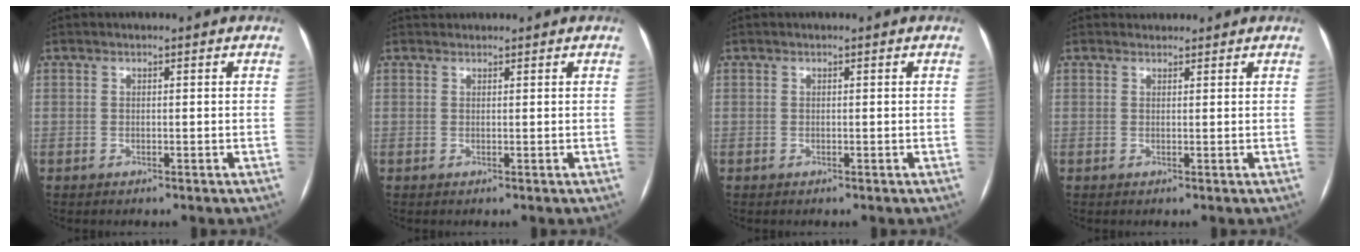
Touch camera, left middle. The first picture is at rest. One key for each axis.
{"total": 1.4, "fx": 1.3, "fy": 0.4, "fz": 0.0, "tx": -0.002, "ty": 0.022, "tz": 0.024}
{"total": 0.0}
{"total": 1.4, "fx": 1.3, "fy": 0.6, "fz": -0.2, "tx": 0.000, "ty": 0.012, "tz": 0.020}